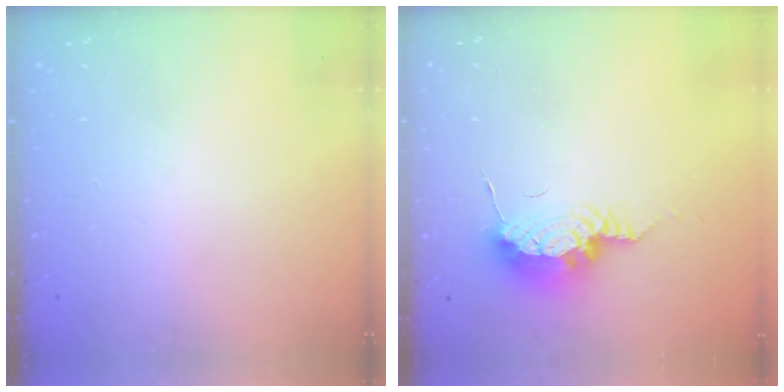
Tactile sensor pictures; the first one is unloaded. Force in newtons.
{"total": 14.0, "press": 10.6, "slide": 9.1}